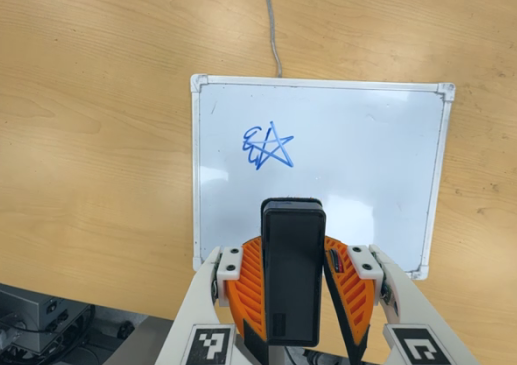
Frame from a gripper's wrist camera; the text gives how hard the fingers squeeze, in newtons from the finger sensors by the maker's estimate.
{"total": 5.8, "left": 4.2, "right": 7.4}